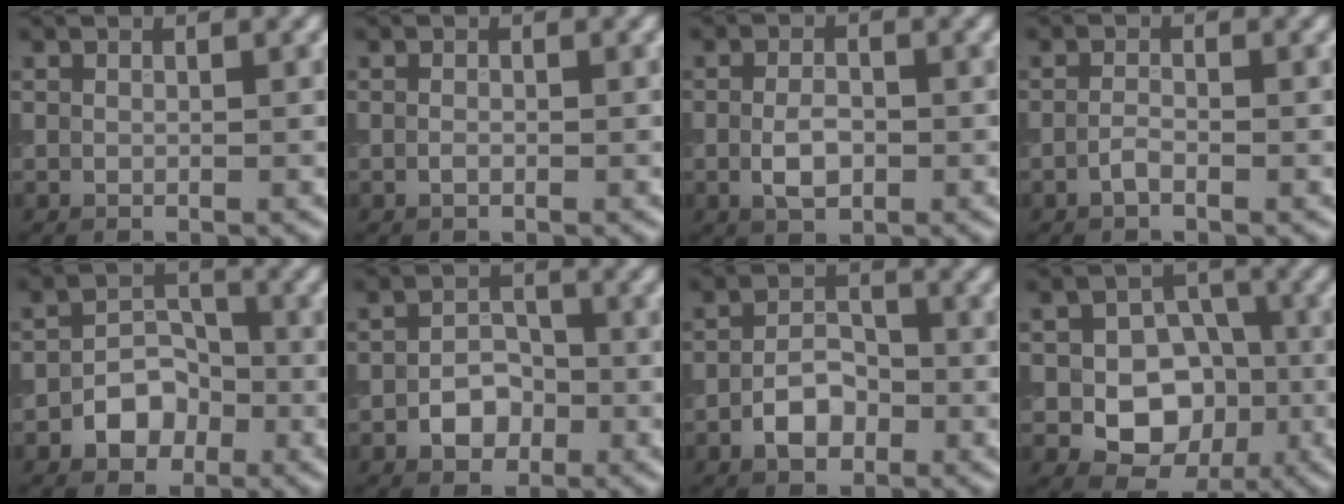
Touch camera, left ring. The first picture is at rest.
{"total": 0.6, "force": [-0.2, 0.3, 0.4], "torque": [-0.010, -0.001, -0.004]}
{"total": 2.7, "force": [-0.5, 1.6, 2.2], "torque": [-0.042, 0.000, -0.011]}
{"total": 1.1, "force": [-0.6, 0.3, 0.8], "torque": [-0.018, 0.002, -0.015]}
{"total": 3.8, "force": [-1.7, 2.7, 2.1], "torque": [-0.025, 0.006, -0.030]}
{"total": 3.1, "force": [-1.3, 2.2, 1.8], "torque": [-0.022, 0.005, -0.023]}
{"total": 3.5, "force": [-1.5, 2.1, 2.3], "torque": [-0.035, 0.007, -0.030]}
{"total": 7.3, "force": [-1.7, 5.7, 4.2], "torque": [-0.044, -0.007, -0.034]}